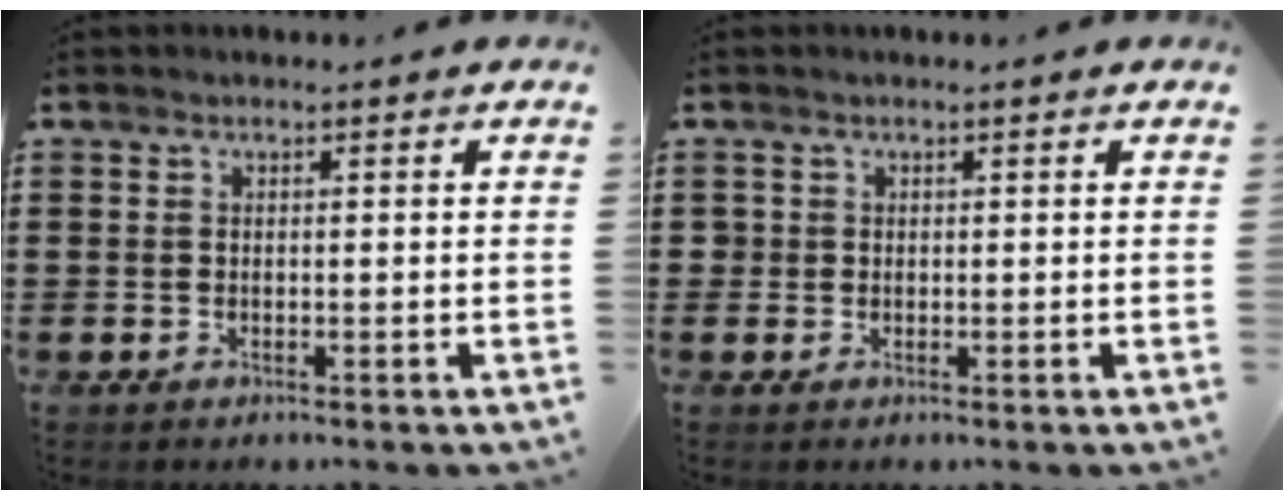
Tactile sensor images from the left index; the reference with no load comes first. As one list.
[{"total": 0.9, "force": [0.2, 0.8, 0.1], "torque": [-0.004, 0.006, 0.004]}]